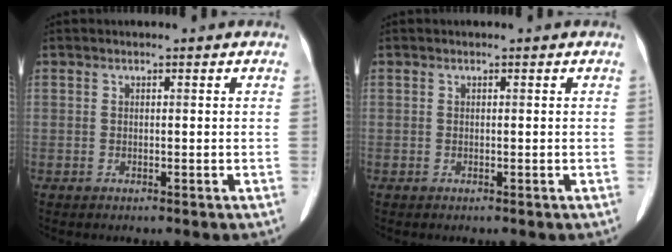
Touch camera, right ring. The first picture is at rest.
{"total": 0.0}